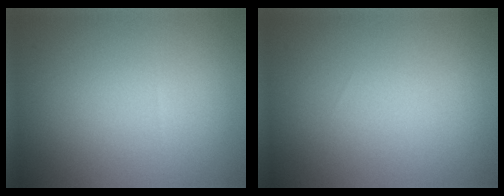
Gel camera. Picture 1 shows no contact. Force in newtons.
{"total": 0.0}